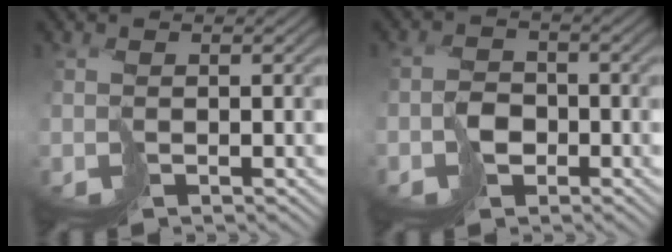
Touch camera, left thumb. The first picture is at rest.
{"total": 2.4, "force": [-1.6, 1.8, 0.4], "torque": [0.000, 0.002, -0.038]}